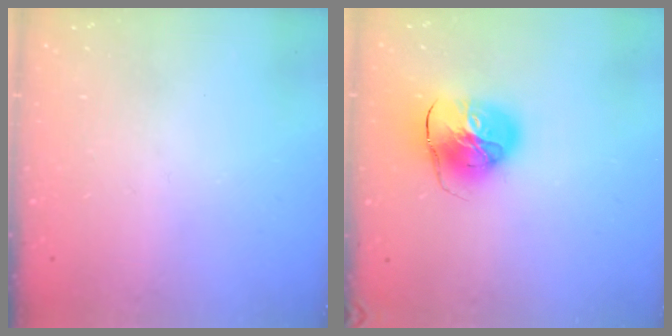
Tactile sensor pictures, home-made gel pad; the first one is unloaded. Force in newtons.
{"total": 11.2, "press": 11.1, "slide": 1.5}